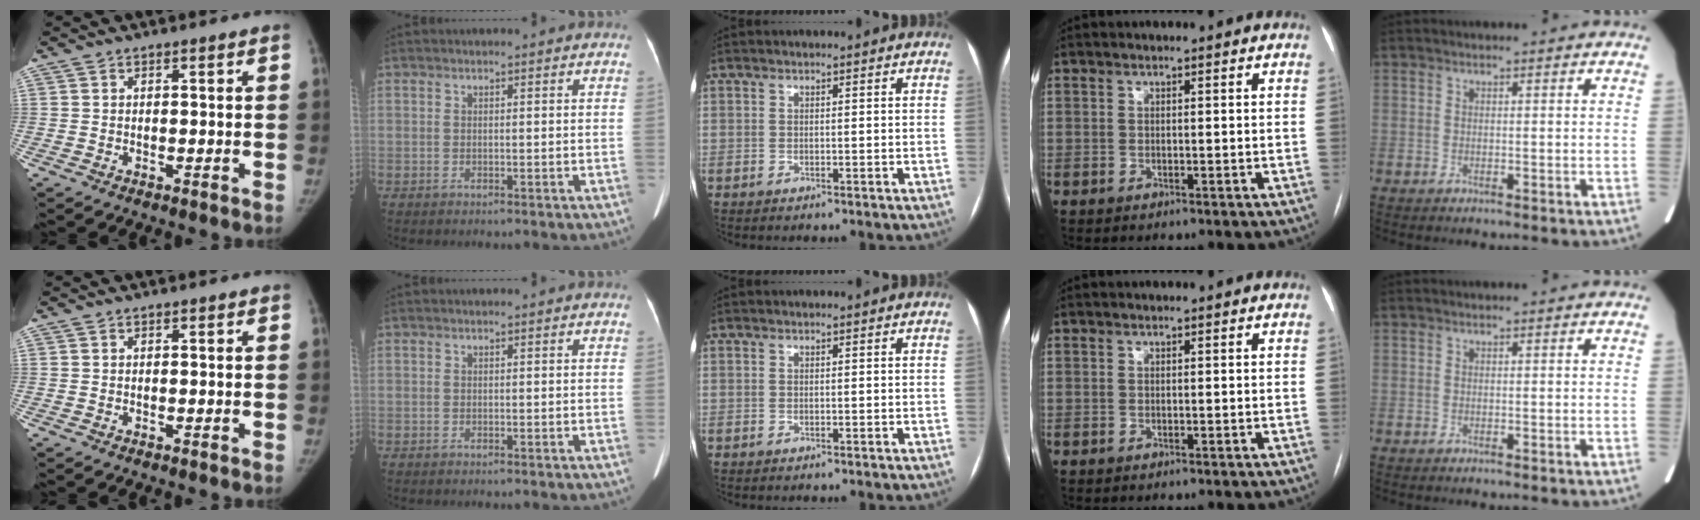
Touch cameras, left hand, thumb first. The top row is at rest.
{}